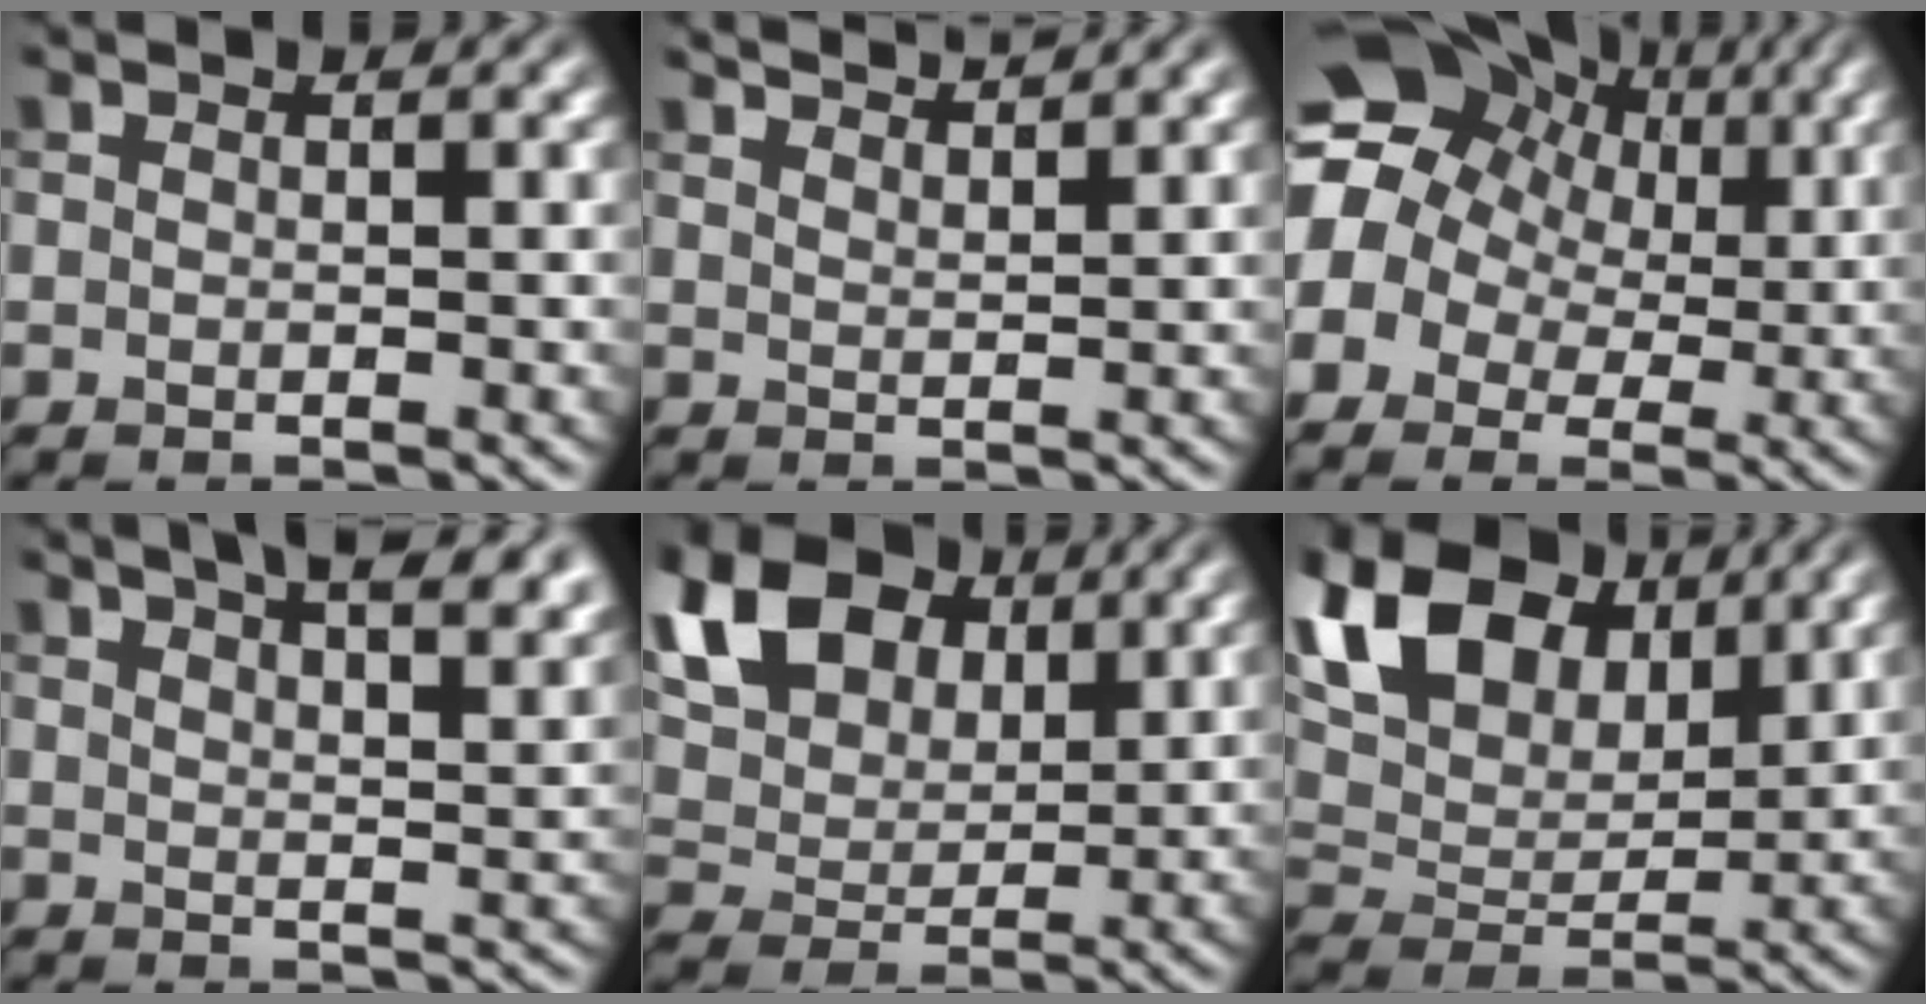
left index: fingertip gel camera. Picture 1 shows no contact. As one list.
[{"total": 3.5, "force": [3.3, 0.5, 1.2], "torque": [-0.002, 0.008, 0.040]}, {"total": 15.4, "force": [3.9, 12.8, 7.6], "torque": [-0.172, 0.034, 0.043]}, {"total": 11.1, "force": [7.3, 4.3, 7.1], "torque": [-0.055, 0.041, 0.064]}, {"total": 13.0, "force": [5.9, 8.7, 7.6], "torque": [-0.172, 0.038, 0.100]}, {"total": 13.8, "force": [6.8, 8.1, 8.8], "torque": [-0.197, 0.032, 0.104]}]